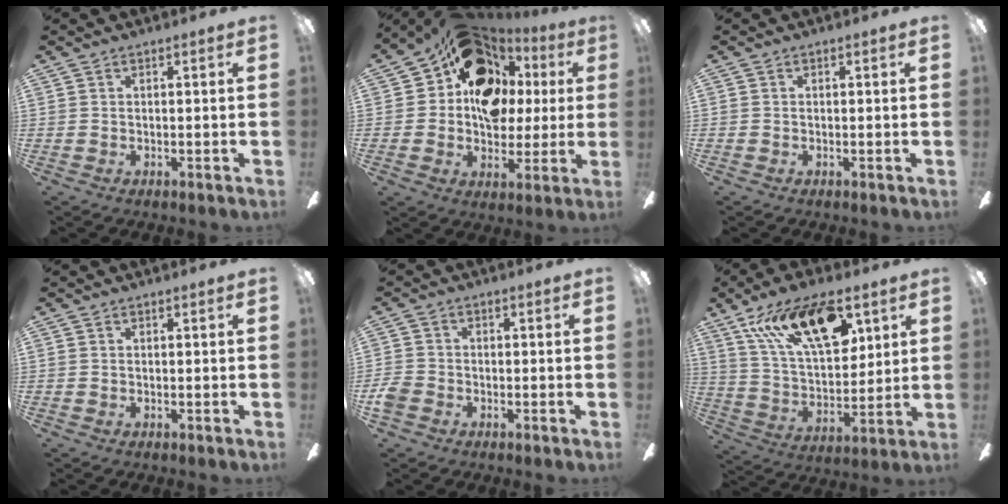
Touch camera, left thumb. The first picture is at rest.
{"total": 19.5, "force": [5.7, 14.9, 11.2], "torque": [-0.172, -0.010, 0.110]}
{"total": 0.0}
{"total": 0.0}
{"total": 4.1, "force": [-2.1, 3.0, 1.7], "torque": [-0.036, 0.013, -0.041]}
{"total": 20.6, "force": [11.6, 9.7, 14.0], "torque": [-0.249, -0.041, 0.199]}